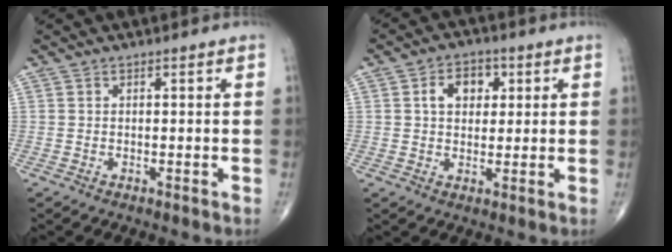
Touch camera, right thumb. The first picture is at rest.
{"total": 6.5, "force": [1.8, 4.7, 4.2], "torque": [-0.042, 0.005, 0.024]}